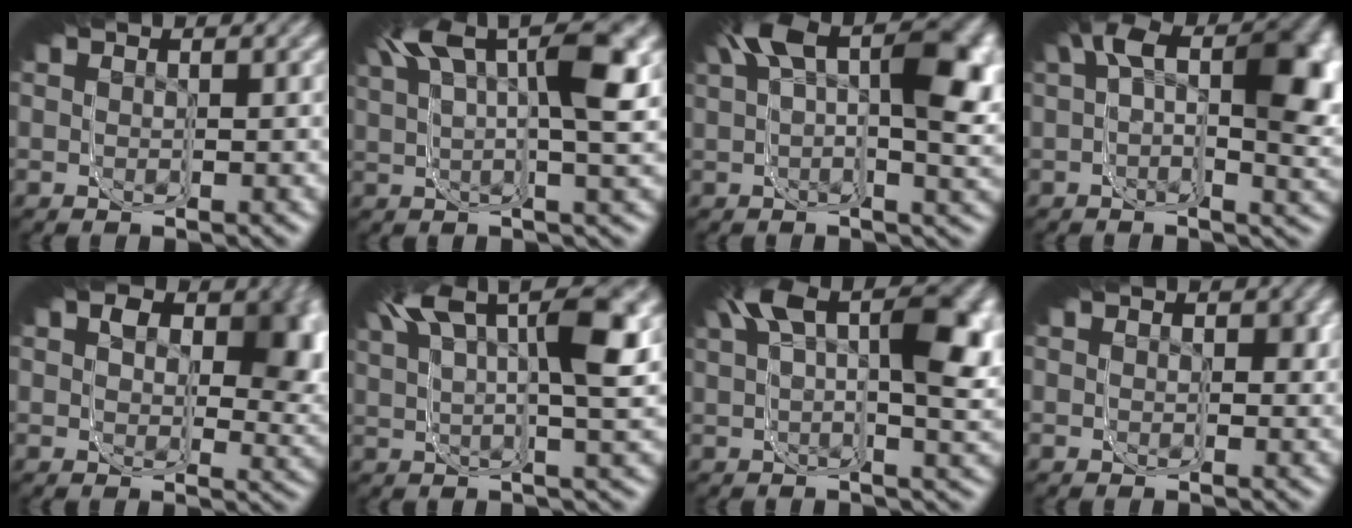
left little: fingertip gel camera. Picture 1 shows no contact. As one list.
[{"total": 9.2, "force": [3.0, 4.2, 7.6], "torque": [-0.122, 0.041, 0.027]}, {"total": 6.5, "force": [1.3, 2.6, 5.8], "torque": [-0.083, 0.023, 0.017]}, {"total": 6.4, "force": [-0.2, 2.7, 5.9], "torque": [-0.074, 0.011, -0.004]}, {"total": 10.1, "force": [1.8, 7.2, 6.9], "torque": [-0.091, 0.009, 0.016]}, {"total": 10.2, "force": [3.4, 4.8, 8.4], "torque": [-0.139, 0.041, 0.032]}, {"total": 7.1, "force": [1.8, 2.9, 6.2], "torque": [-0.094, 0.028, 0.021]}, {"total": 0.5, "force": [-0.1, 0.5, 0.1], "torque": [-0.002, -0.005, 0.001]}]